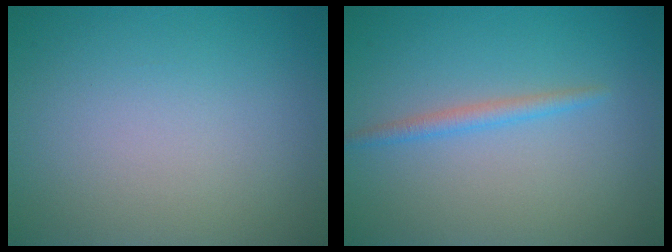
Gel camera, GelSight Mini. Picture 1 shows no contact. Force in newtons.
{"total": 1.5, "press": 1.5, "slide": 0.1}